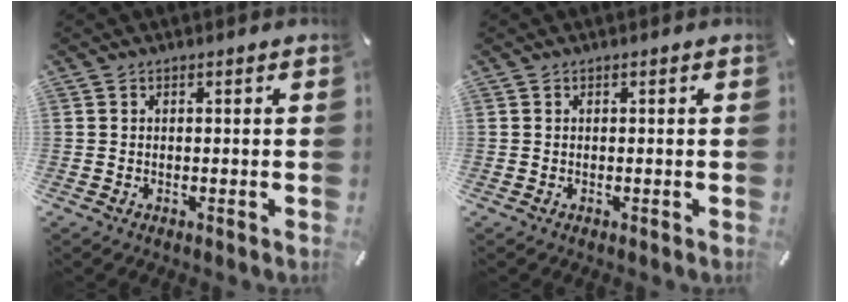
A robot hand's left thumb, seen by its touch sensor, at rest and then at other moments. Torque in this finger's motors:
{"motor_torque": [-0.15, -0.15, 0.05, -0.05, 0.00]}